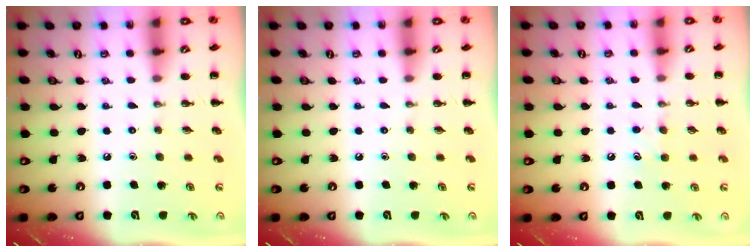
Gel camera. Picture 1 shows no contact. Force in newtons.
{"total": 0.0}
{"total": 4.9, "press": 4.7, "slide": 1.4}